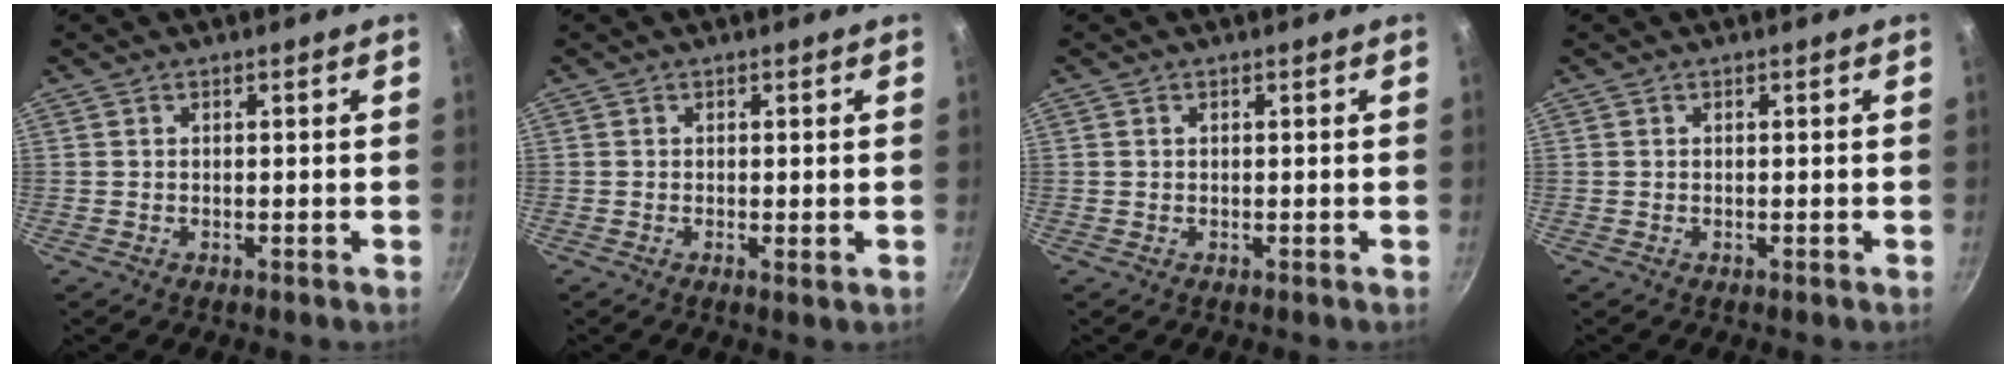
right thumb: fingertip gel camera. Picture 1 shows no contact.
{"total": 1.0, "force": [-0.1, 0.3, 0.9], "torque": [-0.016, -0.004, -0.003]}
{"total": 0.5, "force": [0.1, 0.4, 0.3], "torque": [-0.003, 0.003, 0.003]}
{"total": 0.0}